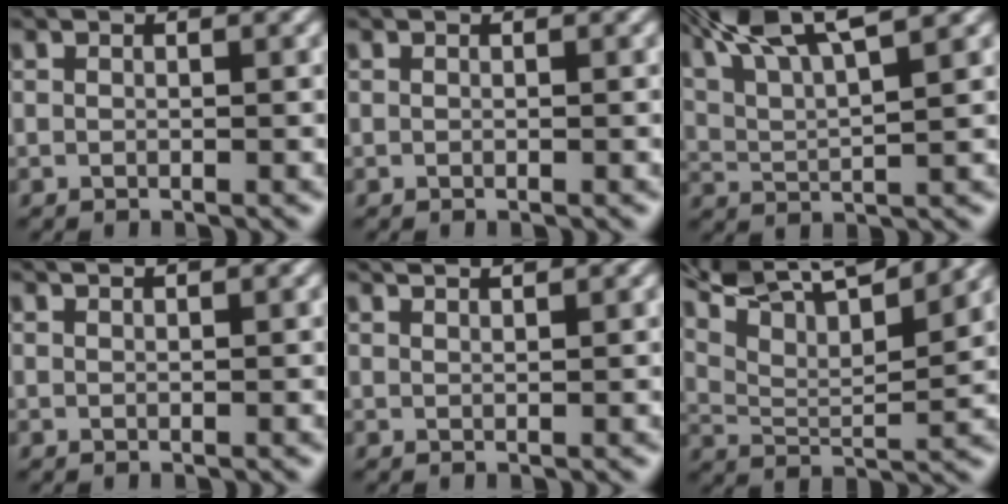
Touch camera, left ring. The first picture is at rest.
{"total": 0.0}
{"total": 8.7, "force": [5.7, 2.2, 6.1], "torque": [-0.117, 0.037, 0.075]}
{"total": 1.5, "force": [1.3, 0.4, 0.6], "torque": [-0.003, 0.012, -0.002]}
{"total": 2.7, "force": [2.2, 0.8, 1.3], "torque": [-0.009, 0.025, 0.009]}
{"total": 10.8, "force": [7.3, 3.1, 7.2], "torque": [-0.150, 0.026, 0.117]}